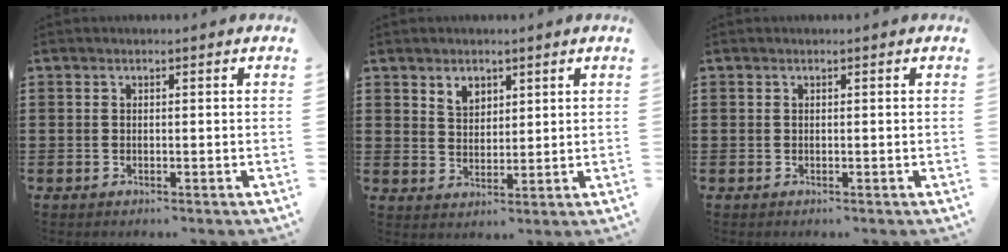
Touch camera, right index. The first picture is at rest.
{"total": 3.4, "force": [2.3, 2.2, 1.0], "torque": [-0.028, 0.008, 0.044]}
{"total": 0.0}